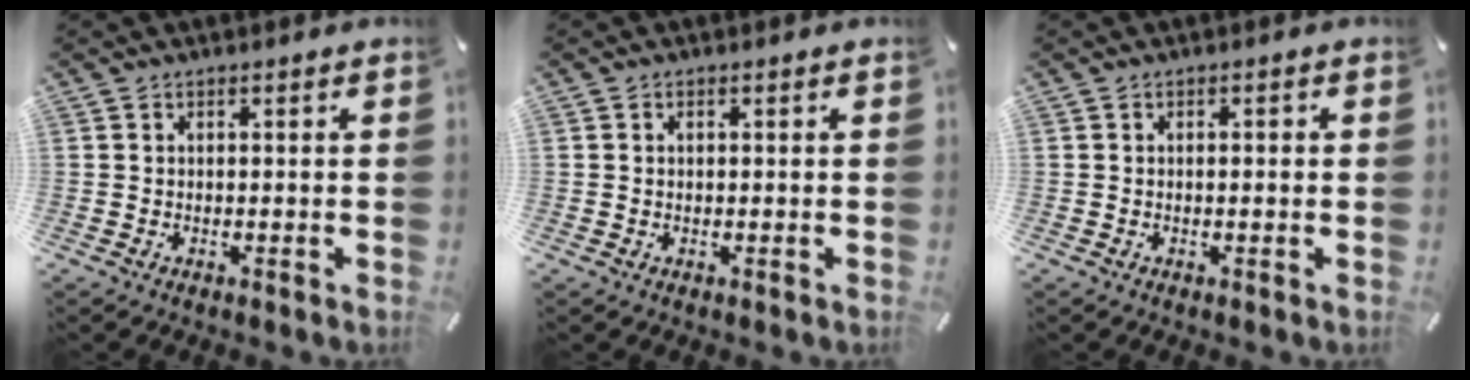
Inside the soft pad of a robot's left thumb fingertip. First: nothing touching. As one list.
[{"total": 0.8, "force": [0.2, 0.4, 0.7], "torque": [-0.013, 0.002, 0.002]}, {"total": 1.1, "force": [-0.2, 0.3, 1.0], "torque": [-0.018, 0.000, -0.003]}]